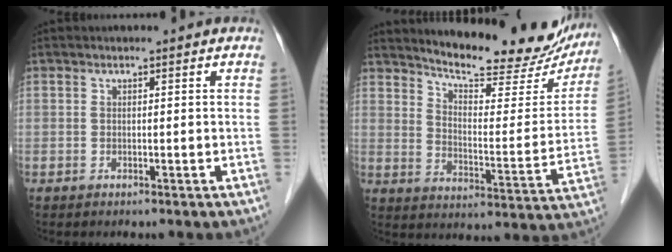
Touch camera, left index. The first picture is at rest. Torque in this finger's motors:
{"motor_torque": [0.09, -0.19, 0.37, 0.08]}